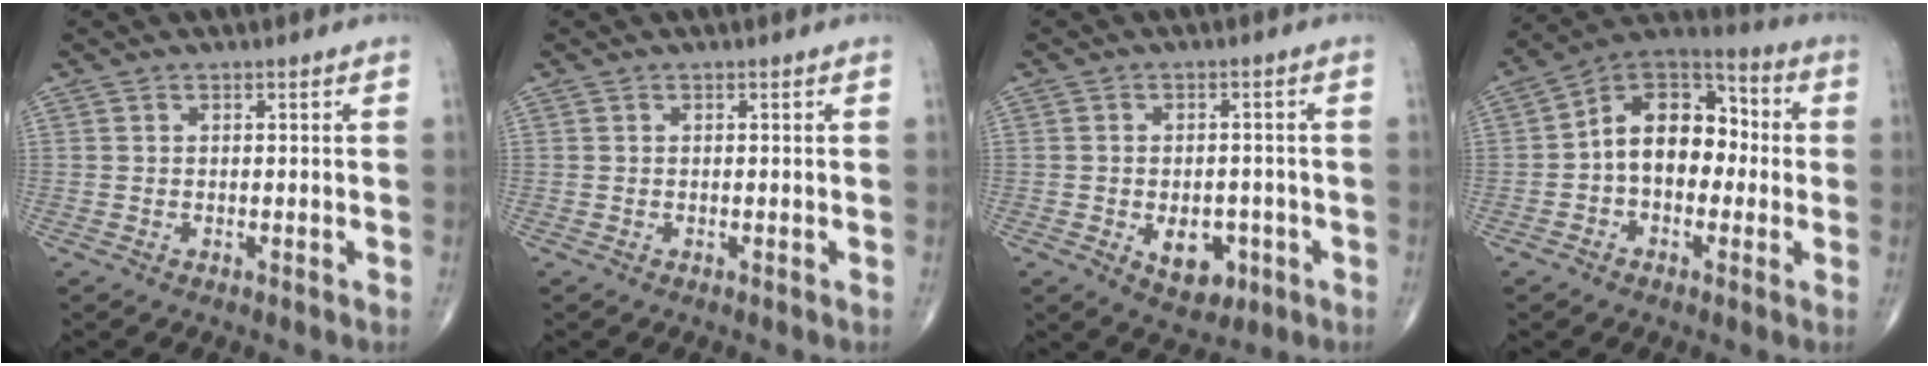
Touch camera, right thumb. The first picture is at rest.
{"total": 0.0}
{"total": 7.1, "force": [-2.5, 4.6, 4.9], "torque": [-0.042, 0.008, -0.024]}
{"total": 14.1, "force": [-0.5, 9.5, 10.4], "torque": [-0.125, 0.048, -0.024]}